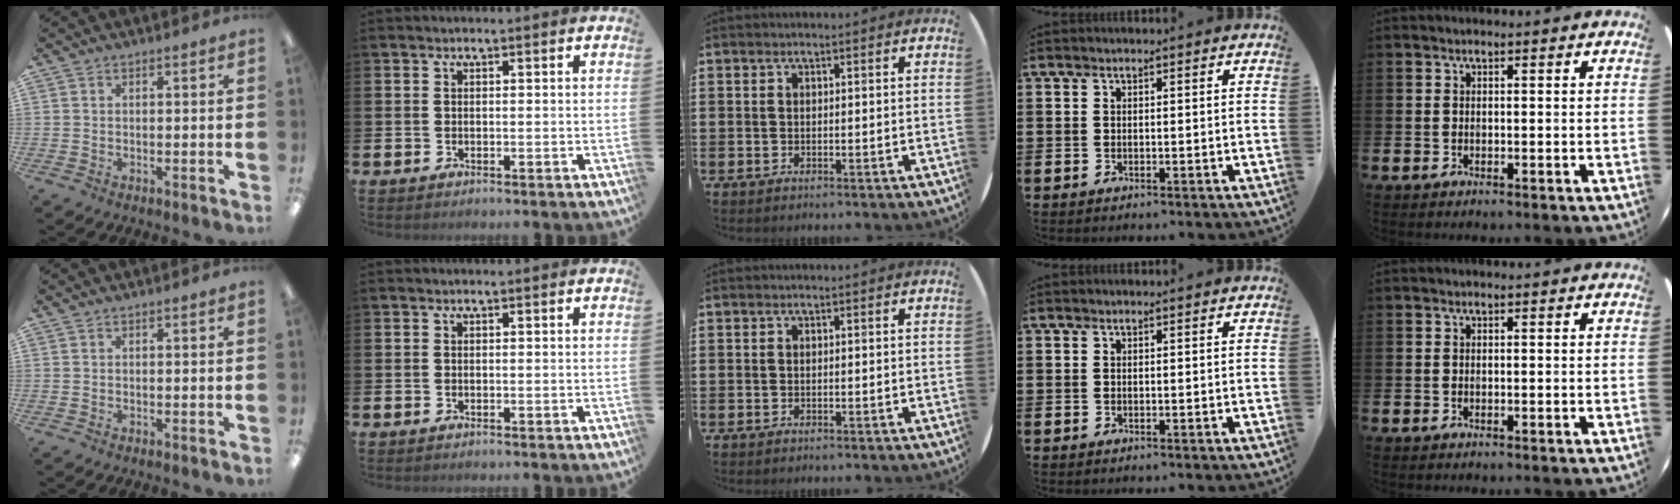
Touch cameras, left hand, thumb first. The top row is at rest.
{}